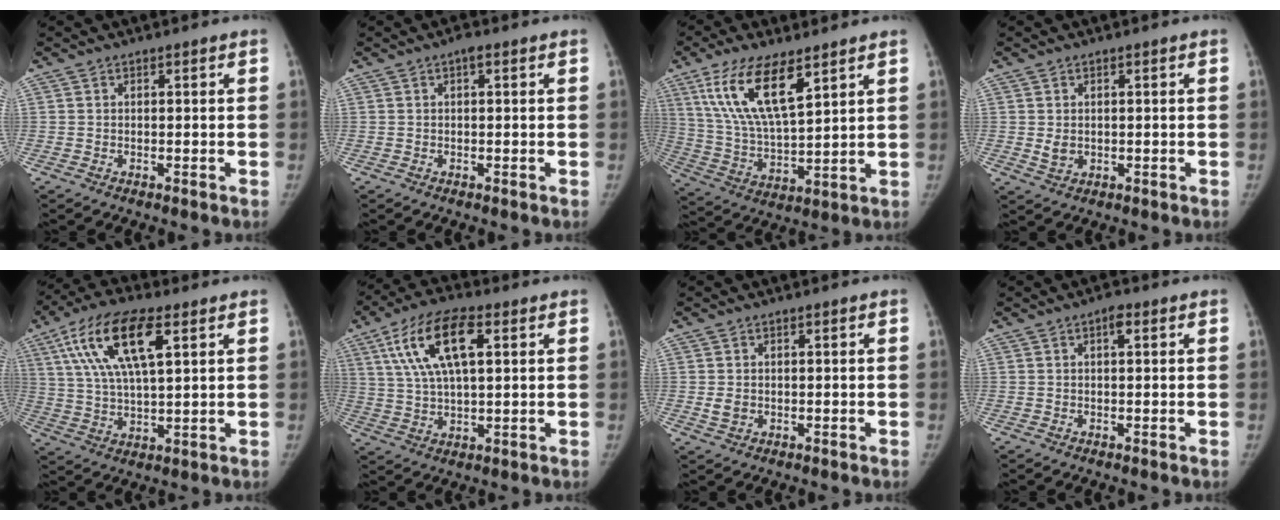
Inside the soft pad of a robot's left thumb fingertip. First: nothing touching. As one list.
[{"total": 1.2, "force": [0.5, 0.5, 1.0], "torque": [-0.013, 0.004, 0.002]}, {"total": 15.3, "force": [8.2, 5.2, 11.9], "torque": [-0.220, -0.031, 0.164]}, {"total": 2.4, "force": [0.2, 1.9, 1.5], "torque": [-0.021, -0.005, 0.010]}, {"total": 15.9, "force": [6.5, 6.0, 13.2], "torque": [-0.251, -0.001, 0.119]}, {"total": 14.2, "force": [5.2, 6.0, 11.8], "torque": [-0.222, 0.007, 0.094]}, {"total": 2.2, "force": [-0.1, 1.8, 1.2], "torque": [-0.018, -0.002, 0.004]}, {"total": 1.9, "force": [0.8, 0.8, 1.5], "torque": [-0.022, 0.002, 0.007]}]